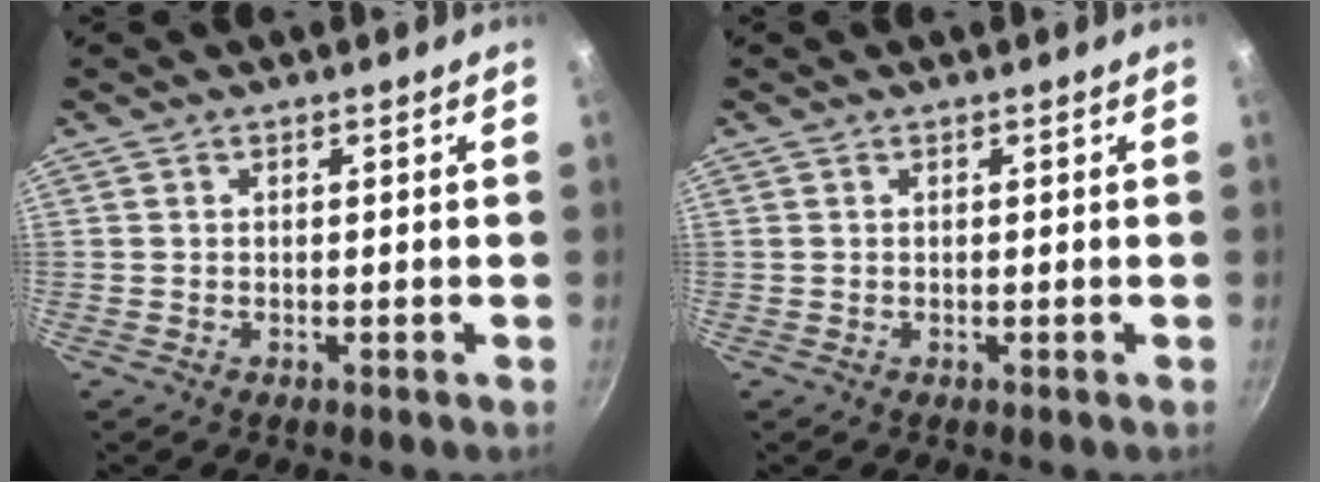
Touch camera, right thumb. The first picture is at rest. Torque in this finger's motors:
{"motor_torque": [0.18, -0.01, 0.26, 0.15, 0.03]}